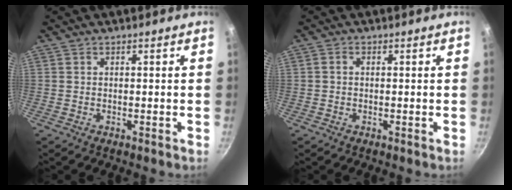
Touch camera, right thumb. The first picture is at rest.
{"total": 0.9, "force": [0.0, 0.7, 0.6], "torque": [-0.011, 0.006, -0.001]}